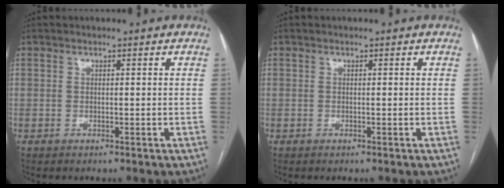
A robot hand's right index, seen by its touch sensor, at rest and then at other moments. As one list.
[{"total": 0.0}]